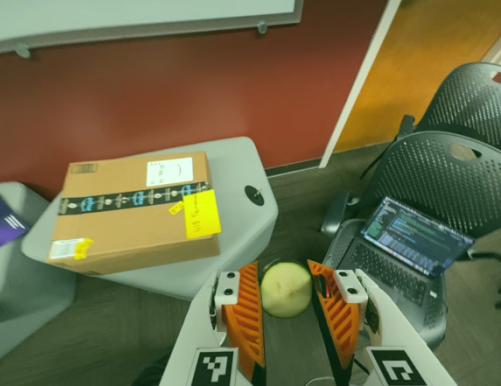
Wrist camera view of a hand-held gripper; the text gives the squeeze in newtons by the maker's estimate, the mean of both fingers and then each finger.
{"total": 7.7, "left": 7.7, "right": 7.7}